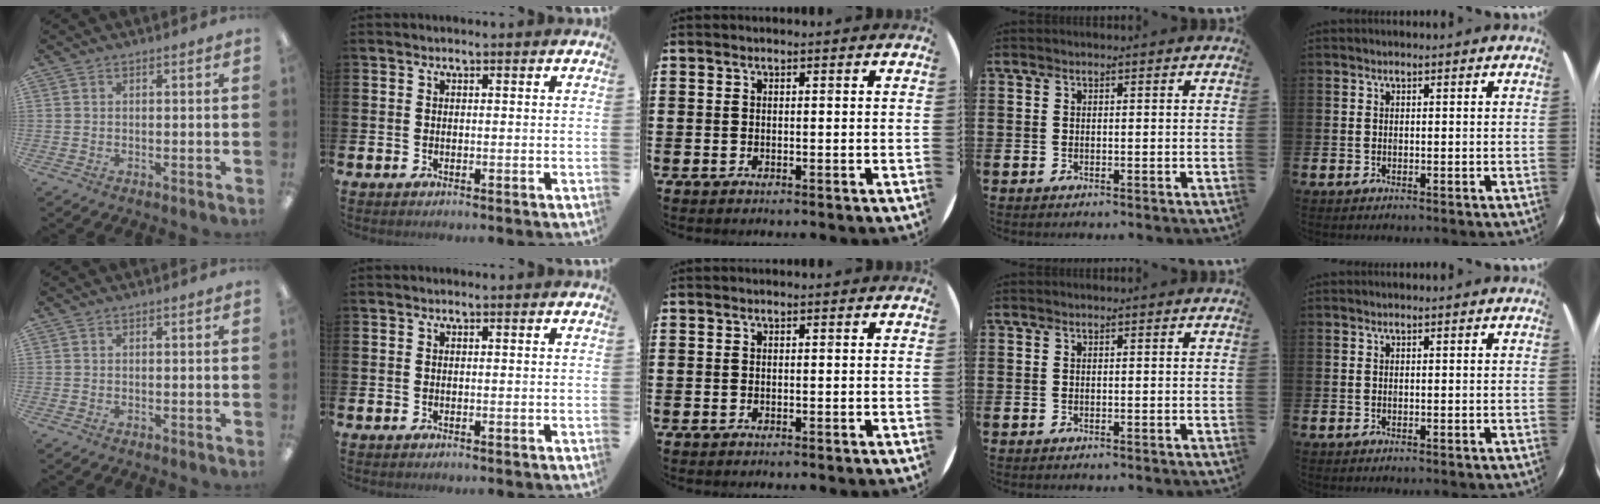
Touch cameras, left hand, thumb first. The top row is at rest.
{}